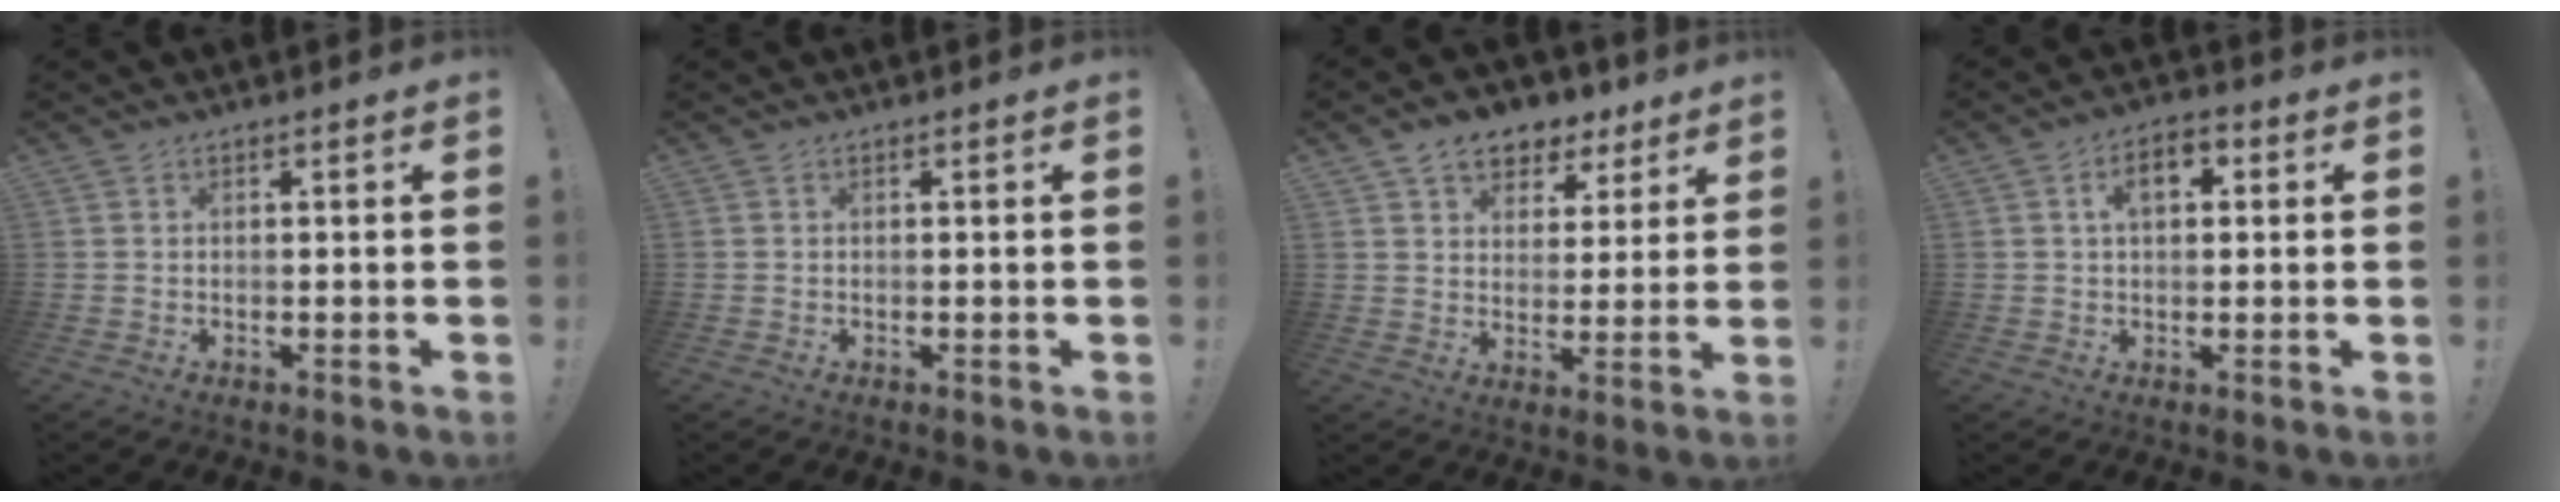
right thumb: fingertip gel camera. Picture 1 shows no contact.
{"total": 0.0}
{"total": 9.0, "force": [5.8, 6.2, 3.1], "torque": [-0.035, -0.036, 0.108]}
{"total": 2.0, "force": [0.5, 1.4, 1.4], "torque": [-0.012, 0.001, 0.004]}